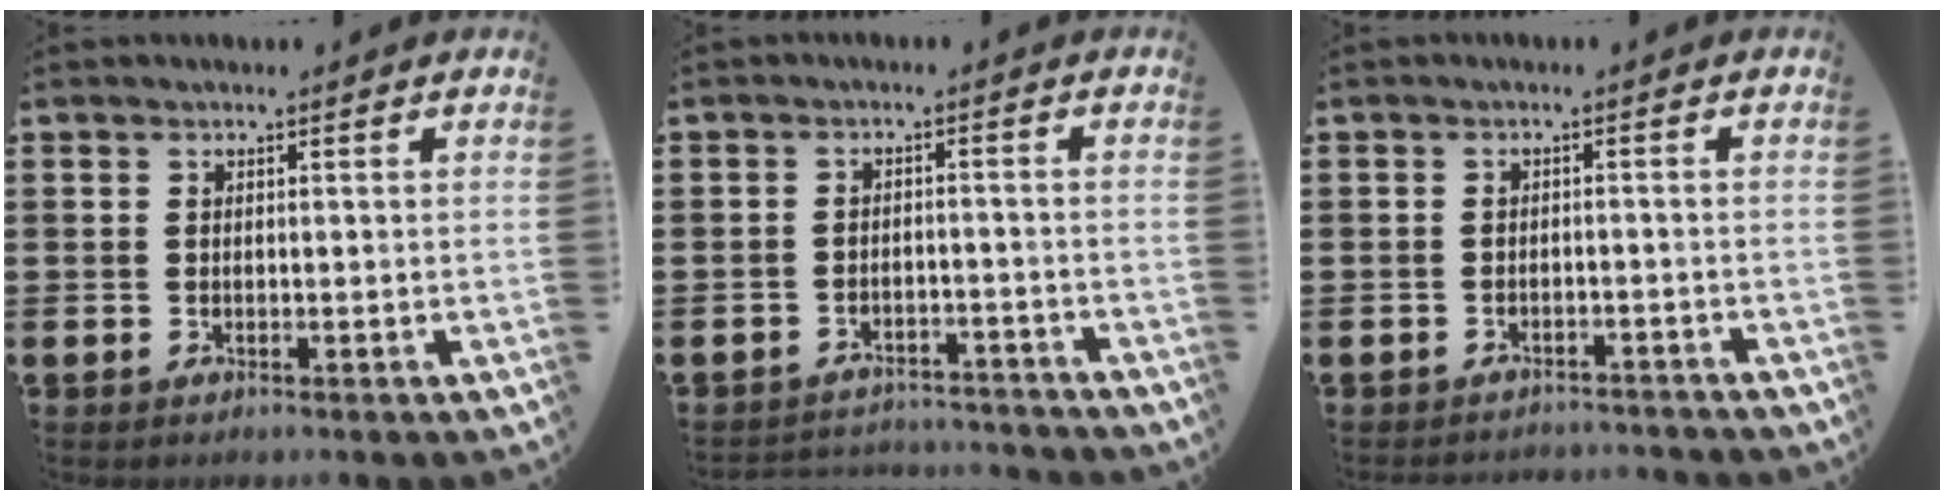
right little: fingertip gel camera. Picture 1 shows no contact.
{"total": 2.5, "force": [-2.5, 0.2, -0.1], "torque": [-0.005, 0.003, -0.054]}
{"total": 1.4, "force": [-1.4, 0.0, -0.1], "torque": [-0.004, 0.004, -0.030]}